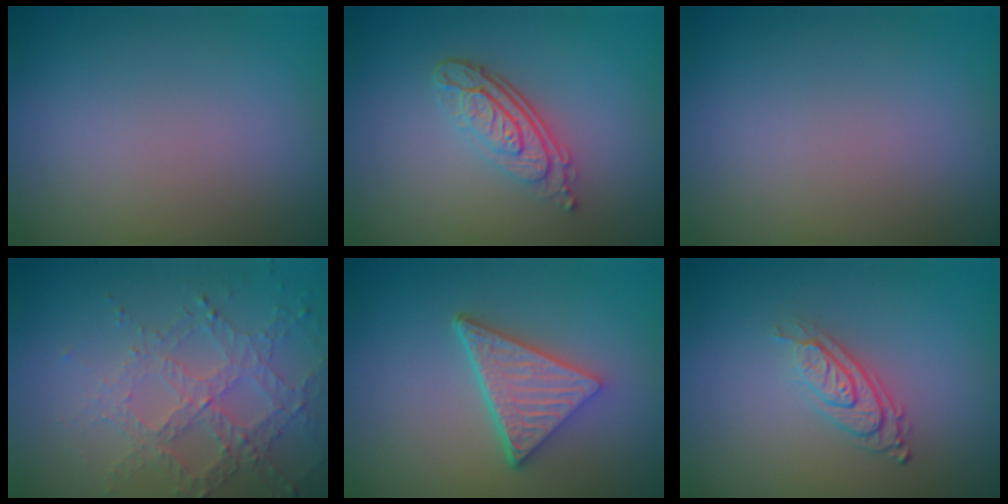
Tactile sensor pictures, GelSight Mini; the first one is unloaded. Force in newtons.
{"total": 4.4, "press": 3.2, "slide": 3.1}
{"total": 0.0}
{"total": 4.5, "press": 3.3, "slide": 3.1}
{"total": 5.3, "press": 3.9, "slide": 3.6}
{"total": 2.8, "press": 2.0, "slide": 1.9}